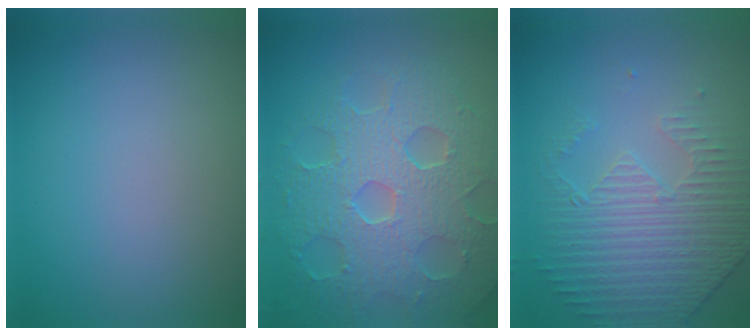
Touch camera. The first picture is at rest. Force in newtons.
{"total": 8.5, "press": 6.1, "slide": 6.0}
{"total": 4.4, "press": 3.6, "slide": 2.5}